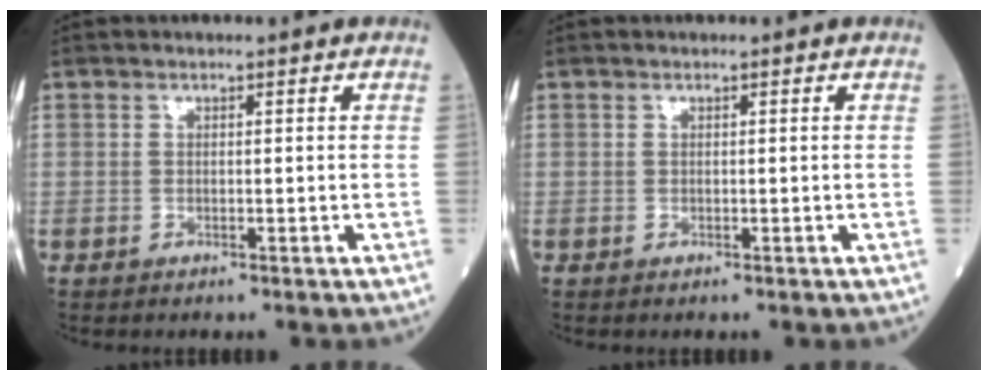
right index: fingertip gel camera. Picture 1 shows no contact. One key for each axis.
{"total": 0.0}